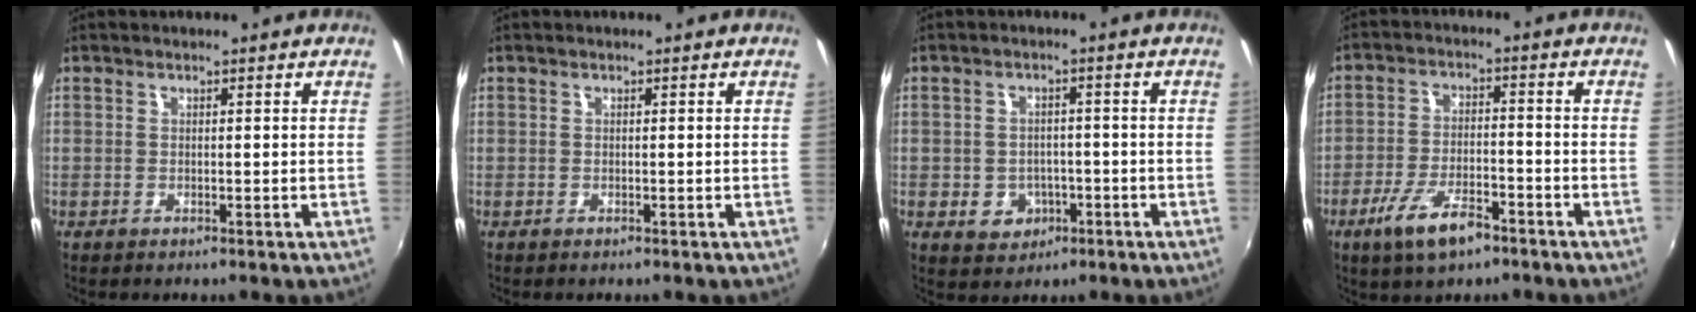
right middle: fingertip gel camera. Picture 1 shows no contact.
{"total": 0.0}
{"total": 5.5, "force": [-2.0, 4.8, 1.9], "torque": [-0.049, 0.007, -0.016]}
{"total": 9.5, "force": [-6.0, 3.3, 6.6], "torque": [-0.145, -0.012, -0.105]}